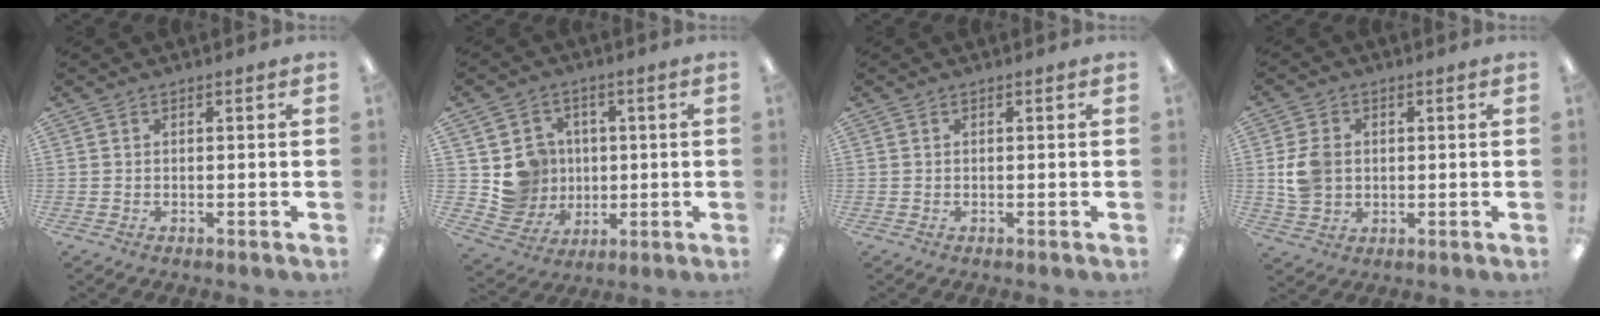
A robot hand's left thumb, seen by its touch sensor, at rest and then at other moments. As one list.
[{"total": 9.5, "force": [1.7, 9.3, 1.4], "torque": [-0.037, -0.011, 0.045]}, {"total": 0.0}, {"total": 7.6, "force": [0.8, 6.4, 4.0], "torque": [-0.079, 0.007, 0.017]}]